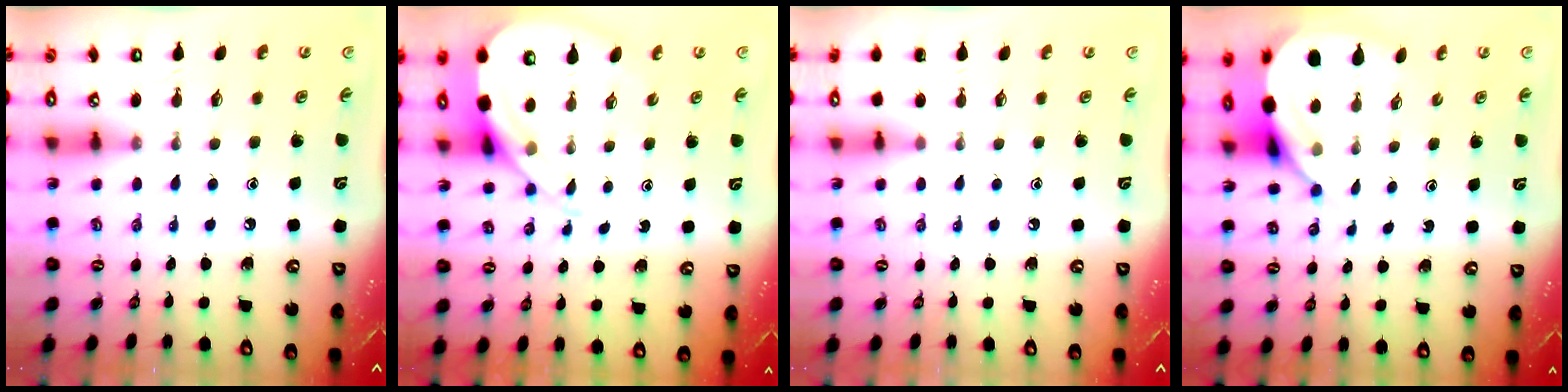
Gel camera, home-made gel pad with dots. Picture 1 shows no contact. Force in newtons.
{"total": 9.2, "press": 9.2, "slide": 0.9}
{"total": 0.0}
{"total": 7.0, "press": 6.9, "slide": 0.6}